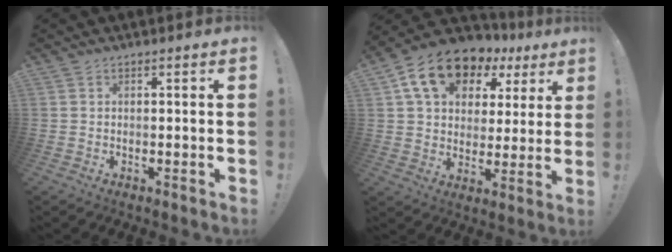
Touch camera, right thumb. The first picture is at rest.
{"total": 16.0, "force": [8.5, 10.5, 8.5], "torque": [-0.142, -0.035, 0.158]}